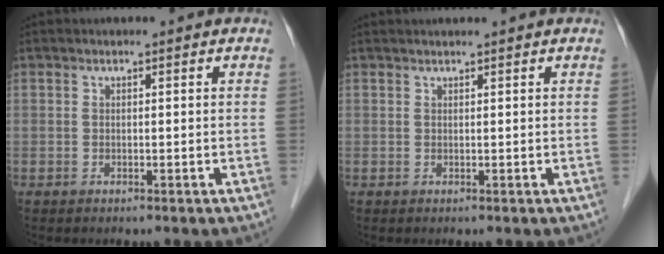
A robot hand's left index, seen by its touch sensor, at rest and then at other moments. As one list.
[{"total": 2.4, "force": [2.2, 0.0, 1.0], "torque": [-0.009, 0.023, 0.031]}]